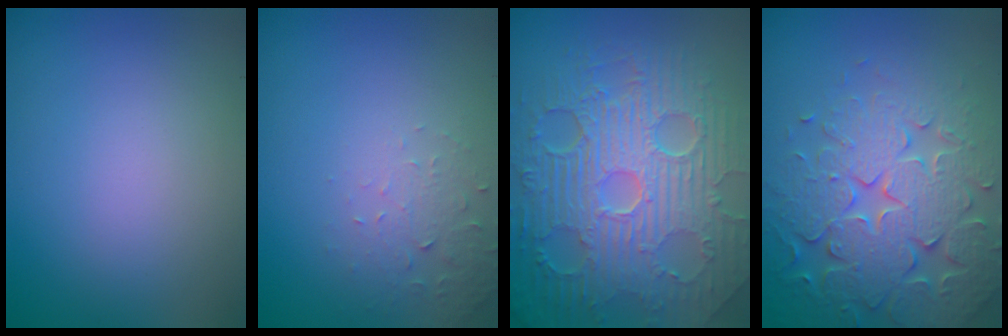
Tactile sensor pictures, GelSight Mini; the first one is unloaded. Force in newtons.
{"total": 1.9, "press": 1.8, "slide": 0.4}
{"total": 11.3, "press": 7.4, "slide": 8.6}
{"total": 7.7, "press": 7.6, "slide": 1.6}